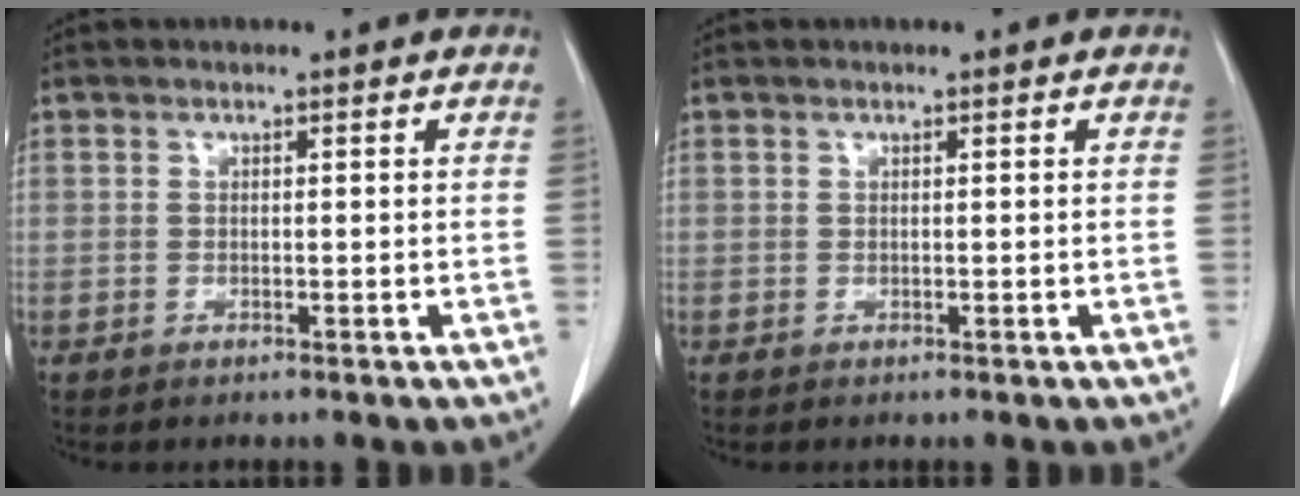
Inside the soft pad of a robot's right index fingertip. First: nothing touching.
{"total": 0.0}